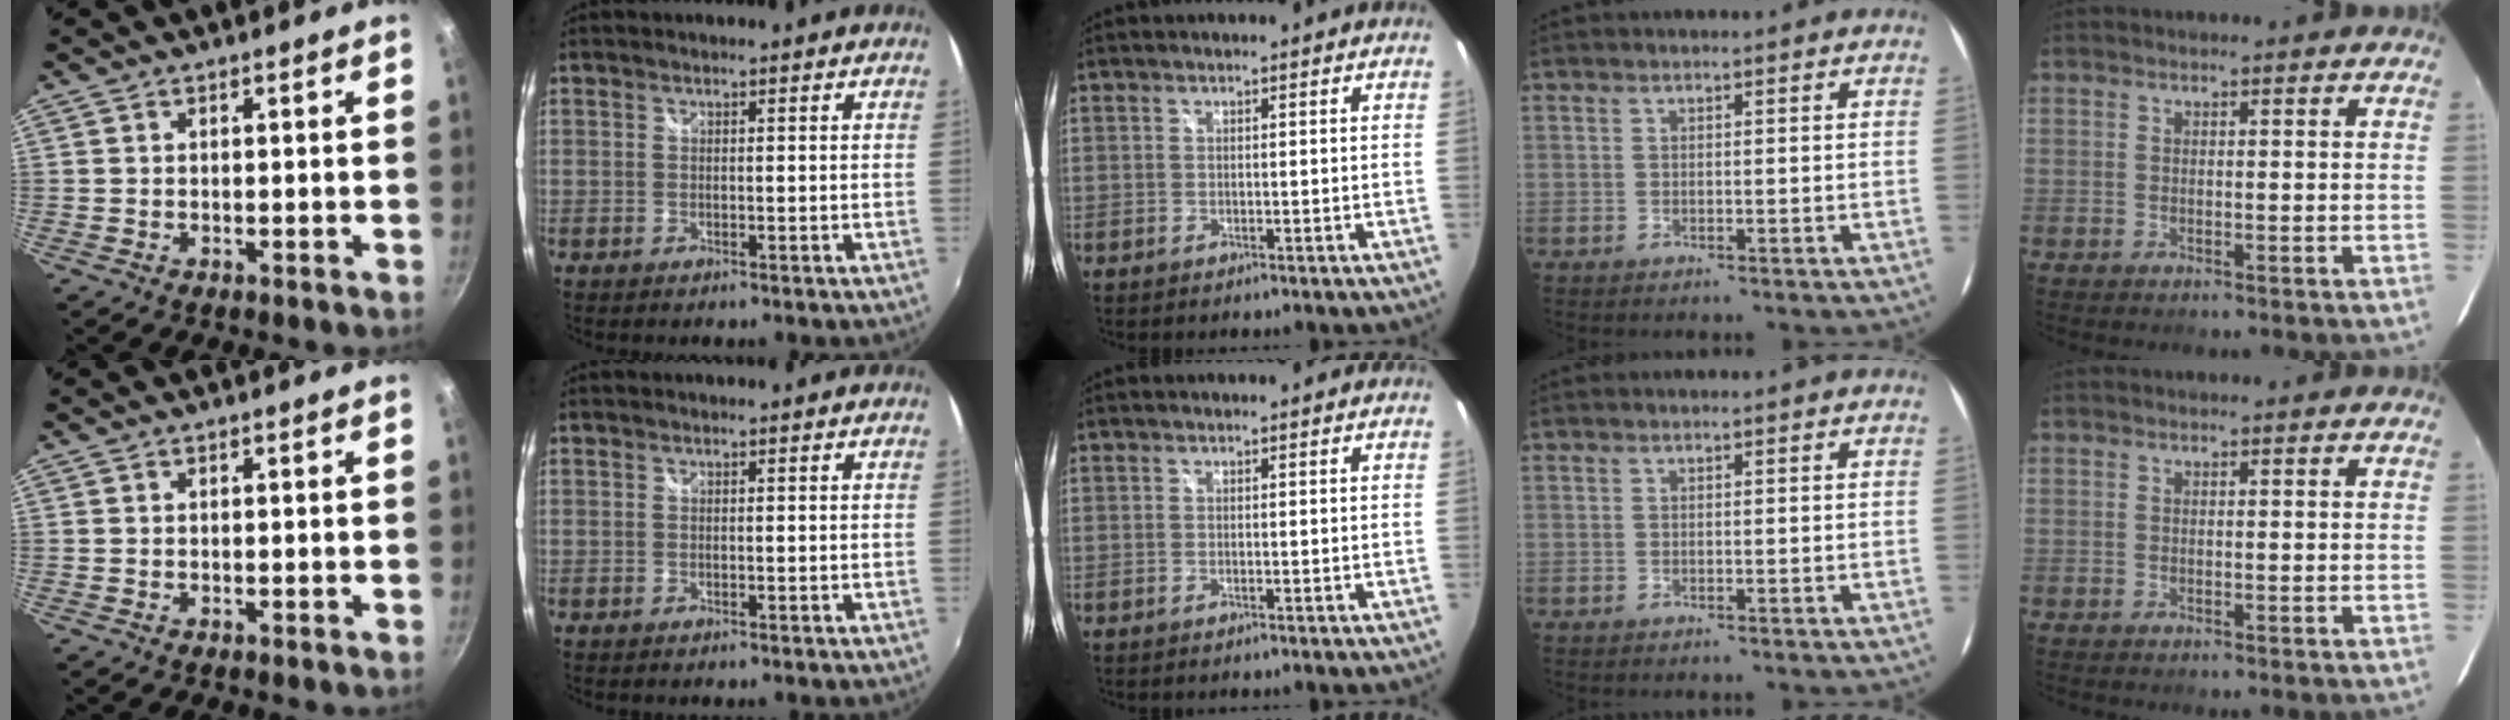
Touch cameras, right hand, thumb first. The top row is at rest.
{}